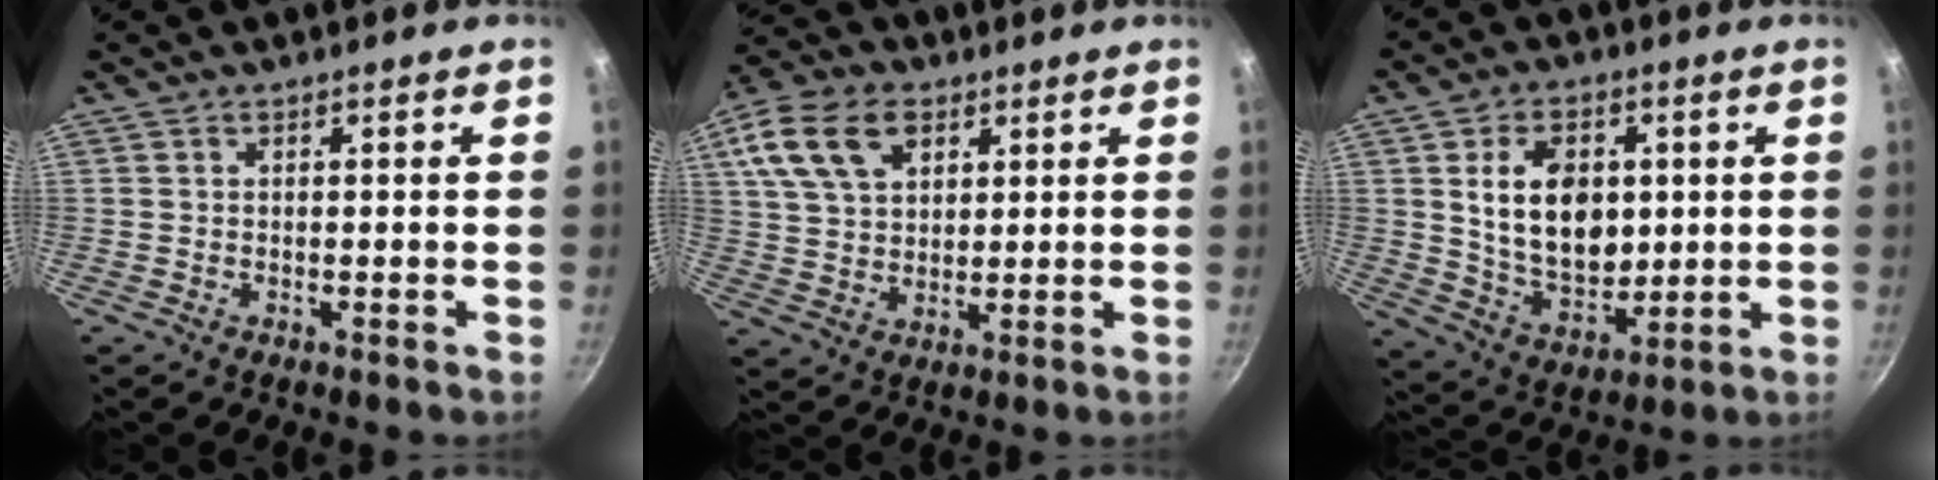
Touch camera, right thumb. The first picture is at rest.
{"total": 13.1, "force": [5.7, 8.5, 8.2], "torque": [-0.139, 0.002, 0.102]}
{"total": 14.6, "force": [2.7, 10.0, 10.3], "torque": [-0.142, -0.019, 0.057]}